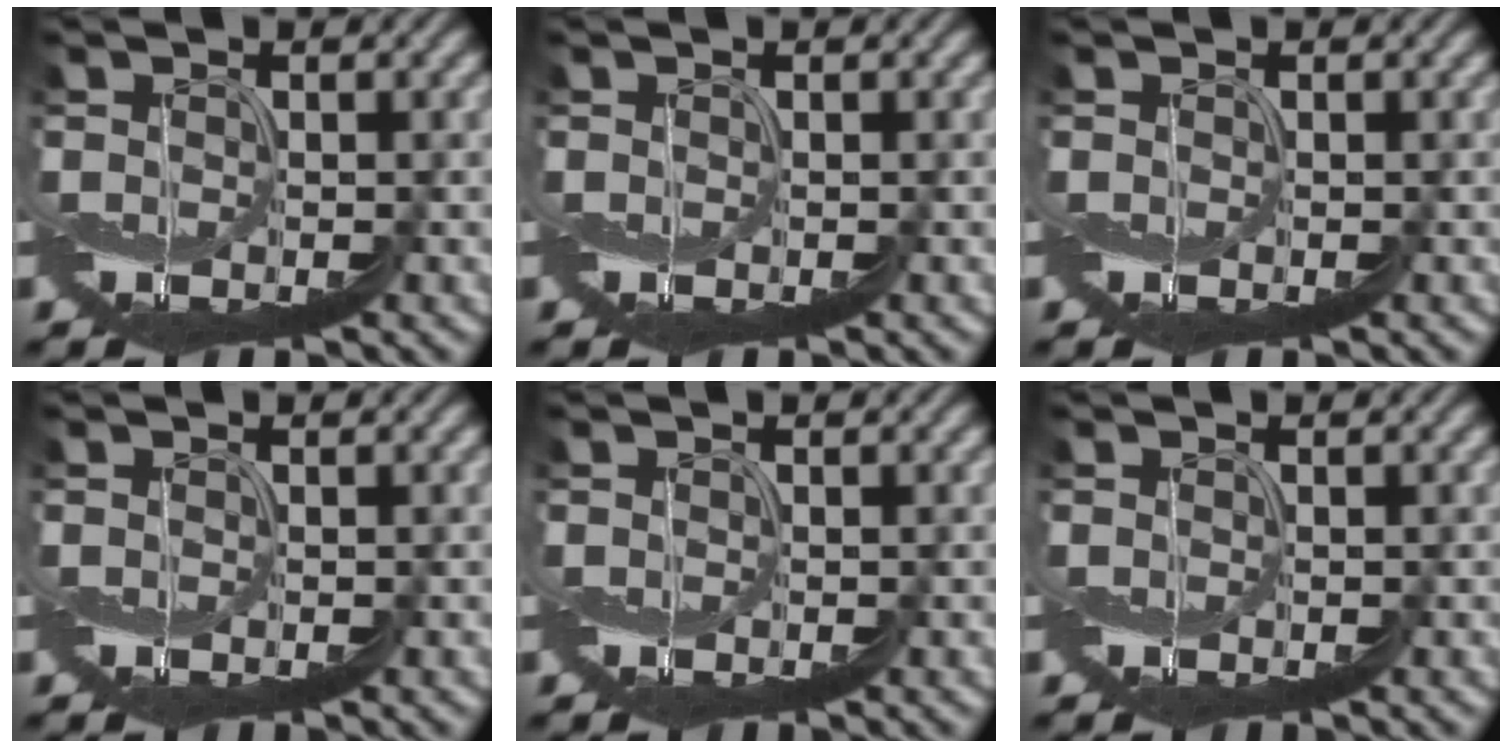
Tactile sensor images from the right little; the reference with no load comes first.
{"total": 0.0}
{"total": 0.0}
{"total": 0.0}
{"total": 0.0}
{"total": 0.0}